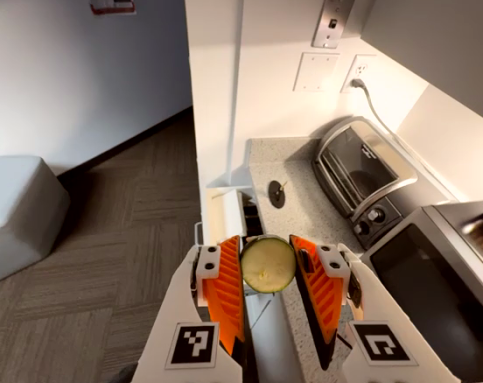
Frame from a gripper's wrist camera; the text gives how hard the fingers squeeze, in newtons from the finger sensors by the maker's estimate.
{"total": 10.1, "left": 10.1, "right": 10.1}